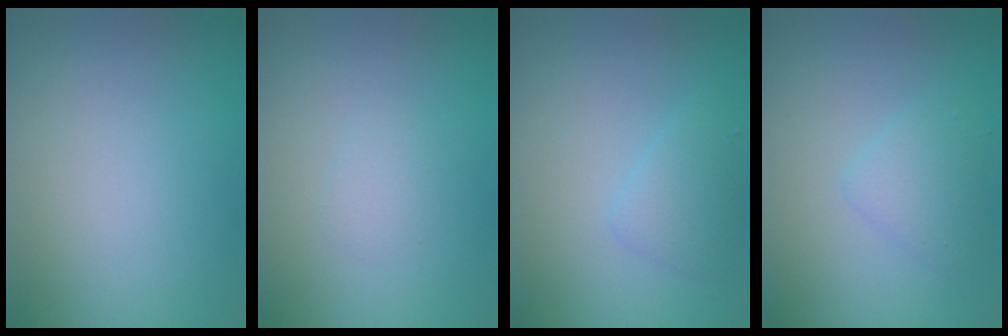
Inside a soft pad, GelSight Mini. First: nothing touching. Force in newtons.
{"total": 0.9, "press": 0.9, "slide": 0.0}
{"total": 1.9, "press": 1.9, "slide": 0.0}
{"total": 1.8, "press": 1.8, "slide": 0.1}